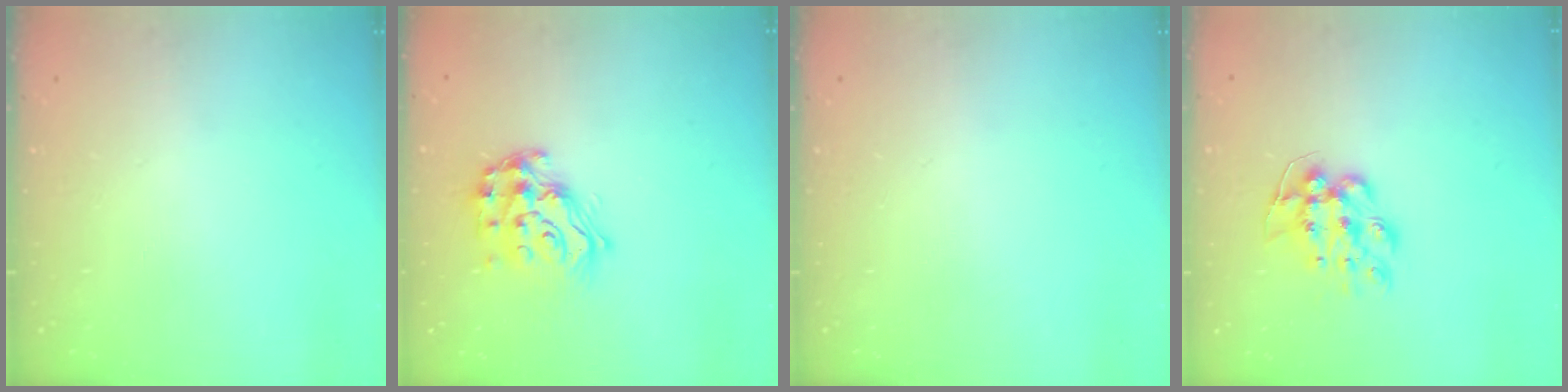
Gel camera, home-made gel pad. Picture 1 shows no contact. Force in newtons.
{"total": 16.3, "press": 16.3, "slide": 1.0}
{"total": 0.0}
{"total": 9.6, "press": 9.5, "slide": 0.8}